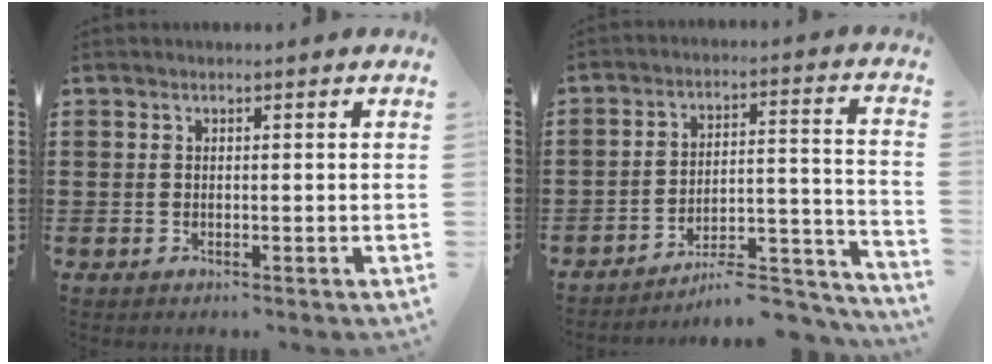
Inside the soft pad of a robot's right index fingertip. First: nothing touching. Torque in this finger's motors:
{"motor_torque": [-0.02, -0.07, -0.04, -0.21]}